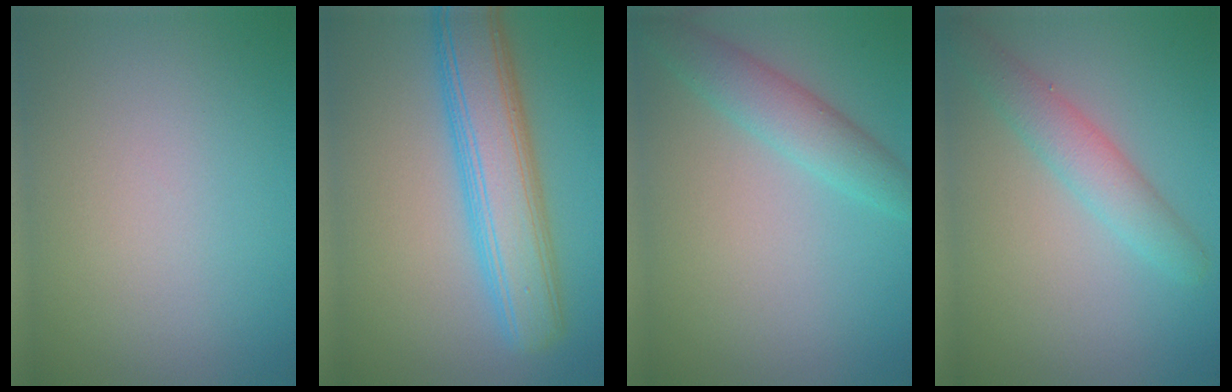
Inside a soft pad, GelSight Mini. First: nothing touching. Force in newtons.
{"total": 7.5, "press": 7.5, "slide": 0.2}
{"total": 3.6, "press": 3.6, "slide": 0.2}
{"total": 3.2, "press": 3.2, "slide": 0.2}